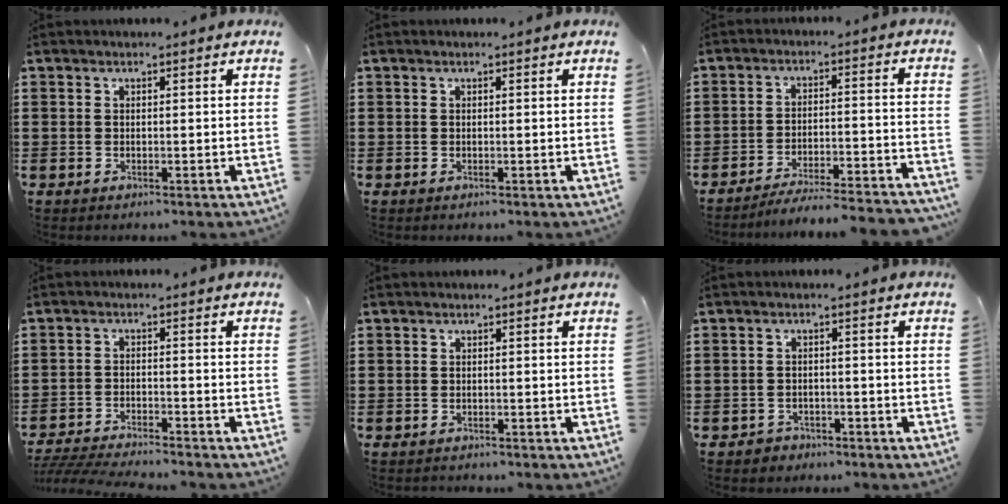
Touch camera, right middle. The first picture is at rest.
{"total": 0.0}
{"total": 4.8, "force": [-4.6, -0.2, 1.4], "torque": [-0.031, -0.009, -0.094]}
{"total": 4.0, "force": [-4.0, -0.1, 0.8], "torque": [-0.028, -0.009, -0.086]}
{"total": 0.7, "force": [-0.6, 0.4, -0.2], "torque": [0.003, 0.004, -0.014]}
{"total": 1.6, "force": [-1.4, 0.7, -0.1], "torque": [-0.005, 0.004, -0.033]}